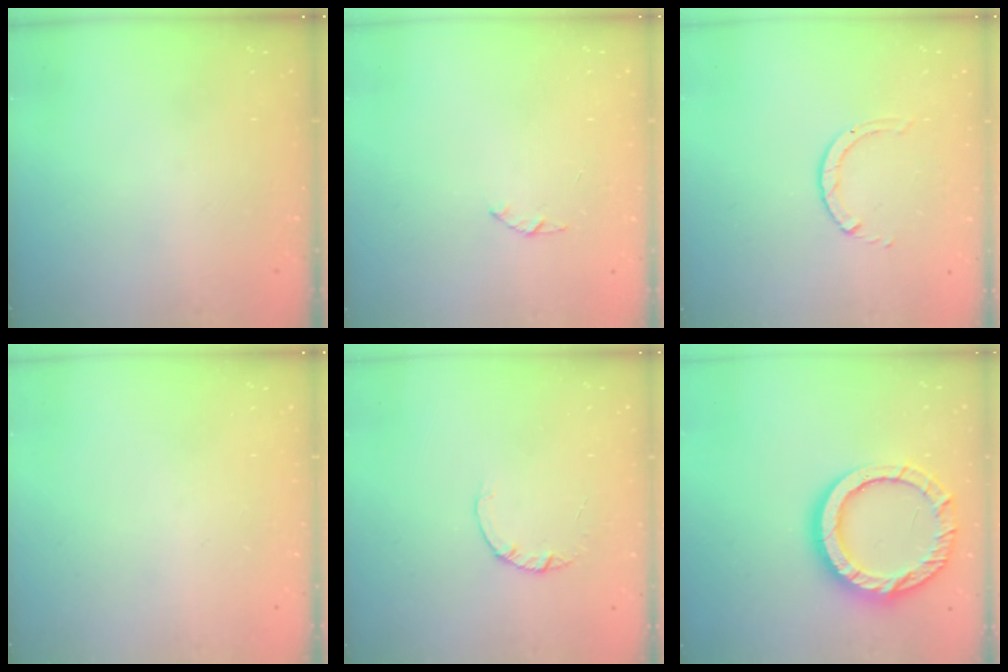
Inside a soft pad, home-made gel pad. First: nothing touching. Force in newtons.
{"total": 1.0, "press": 0.9, "slide": 0.3}
{"total": 1.4, "press": 1.4, "slide": 0.1}
{"total": 0.0}
{"total": 1.4, "press": 1.4, "slide": 0.2}
{"total": 16.8, "press": 16.7, "slide": 1.8}